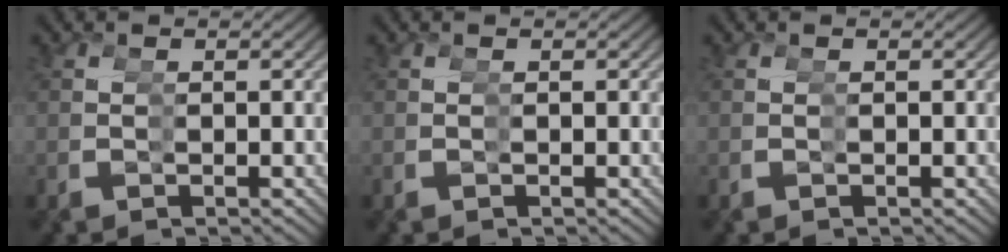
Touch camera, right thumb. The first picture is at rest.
{"total": 0.0}
{"total": 0.0}